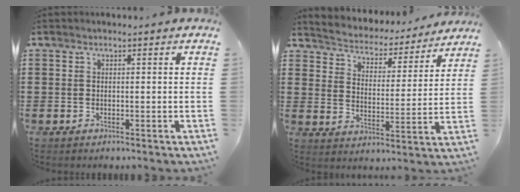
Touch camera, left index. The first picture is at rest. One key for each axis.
{"total": 3.7, "fx": 3.7, "fy": 0.3, "fz": -0.2, "tx": -0.022, "ty": -0.037, "tz": 0.054}